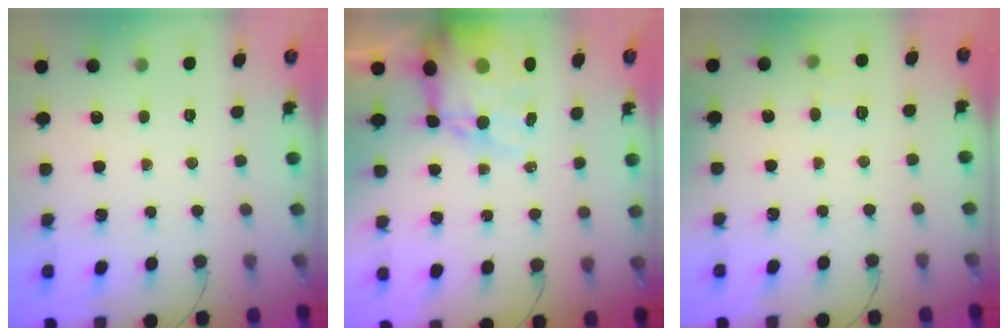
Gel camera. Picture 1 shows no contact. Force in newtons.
{"total": 14.3, "press": 13.8, "slide": 3.7}
{"total": 6.8, "press": 6.6, "slide": 1.6}